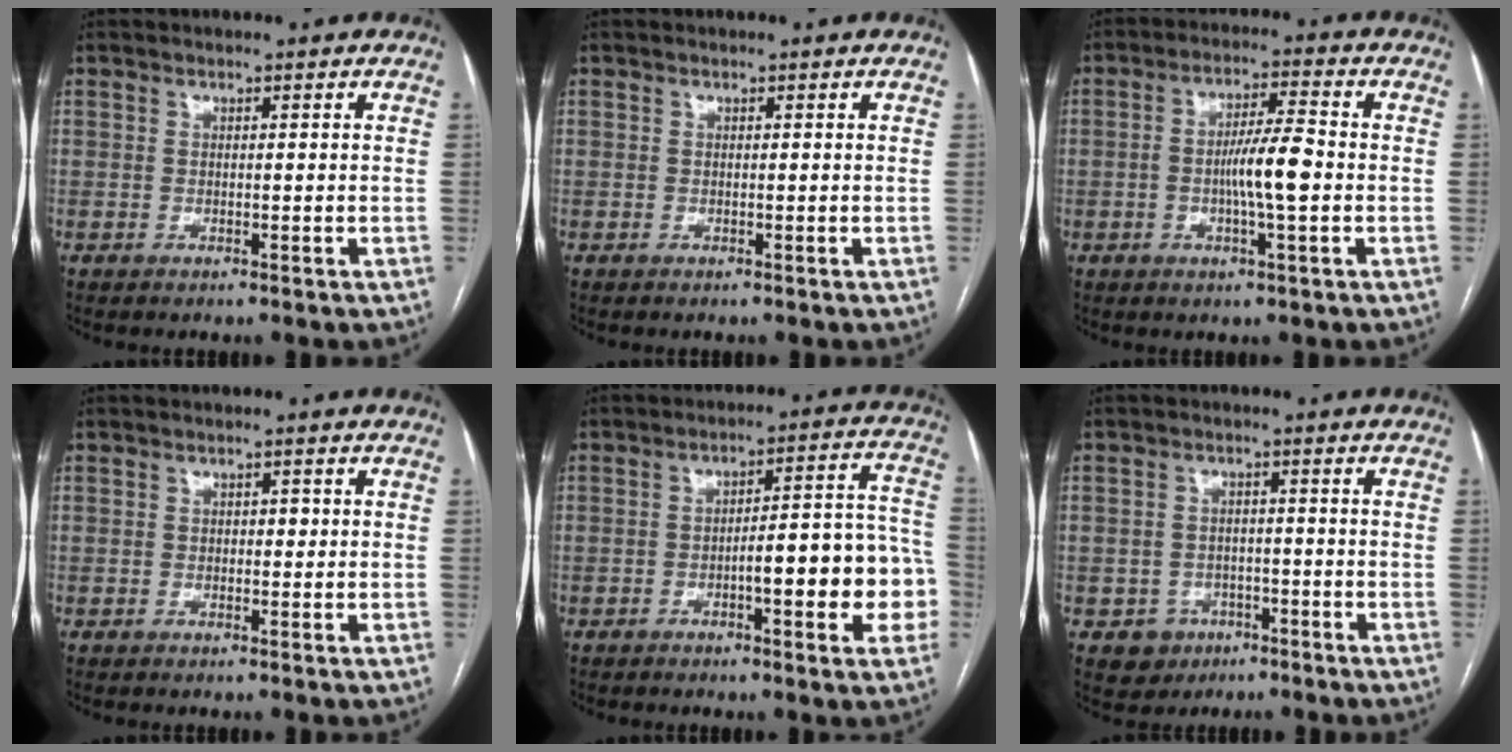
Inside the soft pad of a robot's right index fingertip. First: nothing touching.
{"total": 0.0}
{"total": 7.3, "force": [-1.1, 0.8, 7.2], "torque": [-0.132, 0.007, -0.022]}
{"total": 1.3, "force": [0.2, 0.7, 1.0], "torque": [-0.011, 0.004, 0.002]}
{"total": 12.9, "force": [-3.6, 2.7, 12.1], "torque": [-0.142, 0.036, -0.045]}
{"total": 4.3, "force": [-2.1, 3.8, 0.3], "torque": [0.005, 0.014, -0.026]}